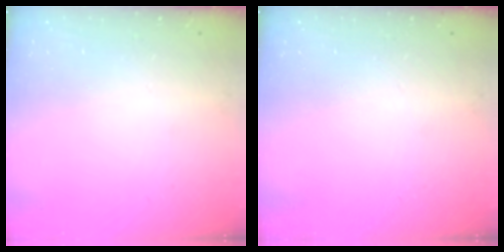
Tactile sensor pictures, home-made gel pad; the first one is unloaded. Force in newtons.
{"total": 0.0}